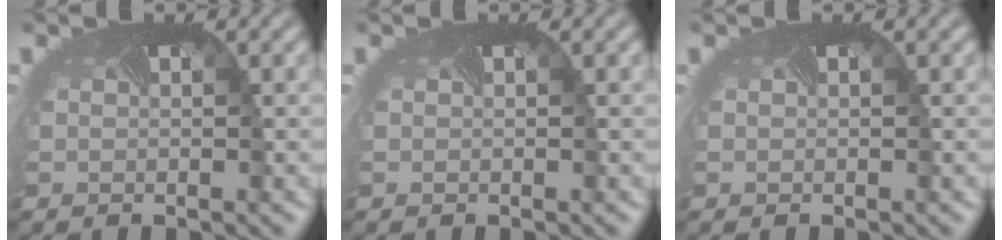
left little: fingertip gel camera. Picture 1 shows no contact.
{"total": 0.0}
{"total": 0.0}